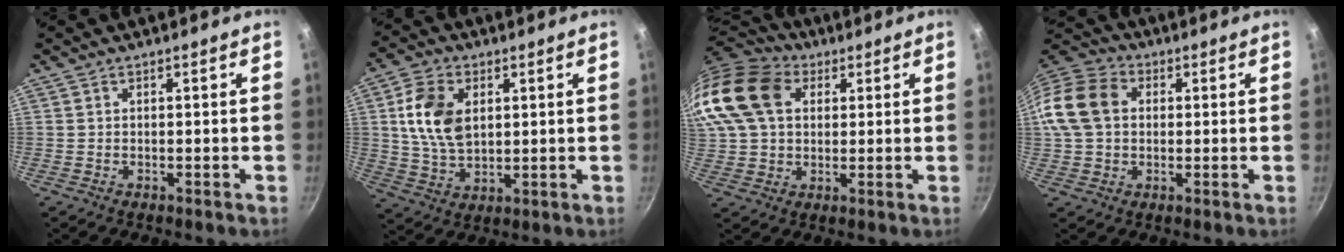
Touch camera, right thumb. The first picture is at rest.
{"total": 11.4, "force": [2.5, 7.4, 8.2], "torque": [-0.143, -0.007, 0.051]}
{"total": 20.6, "force": [6.5, 15.1, 12.4], "torque": [-0.270, 0.025, 0.108]}
{"total": 13.6, "force": [1.5, 10.6, 8.5], "torque": [-0.149, 0.027, 0.011]}